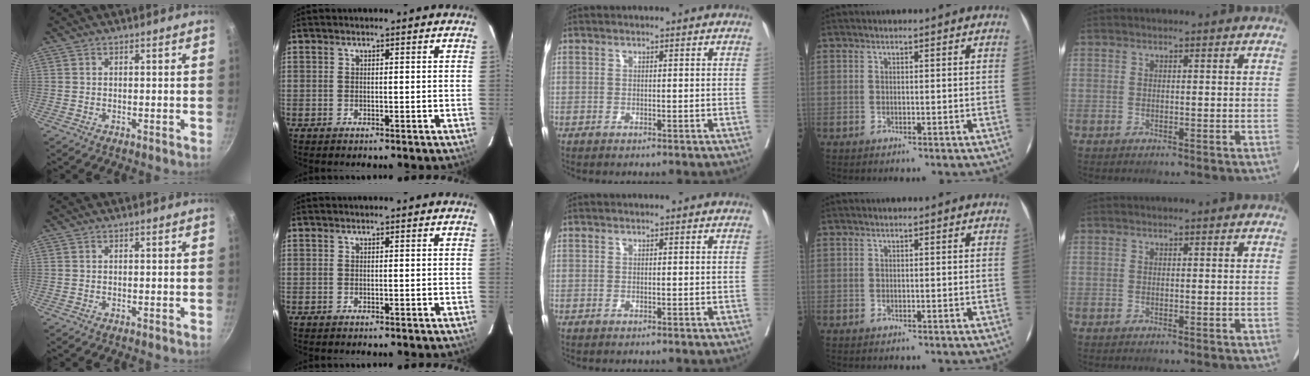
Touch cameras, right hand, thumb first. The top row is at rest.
{}